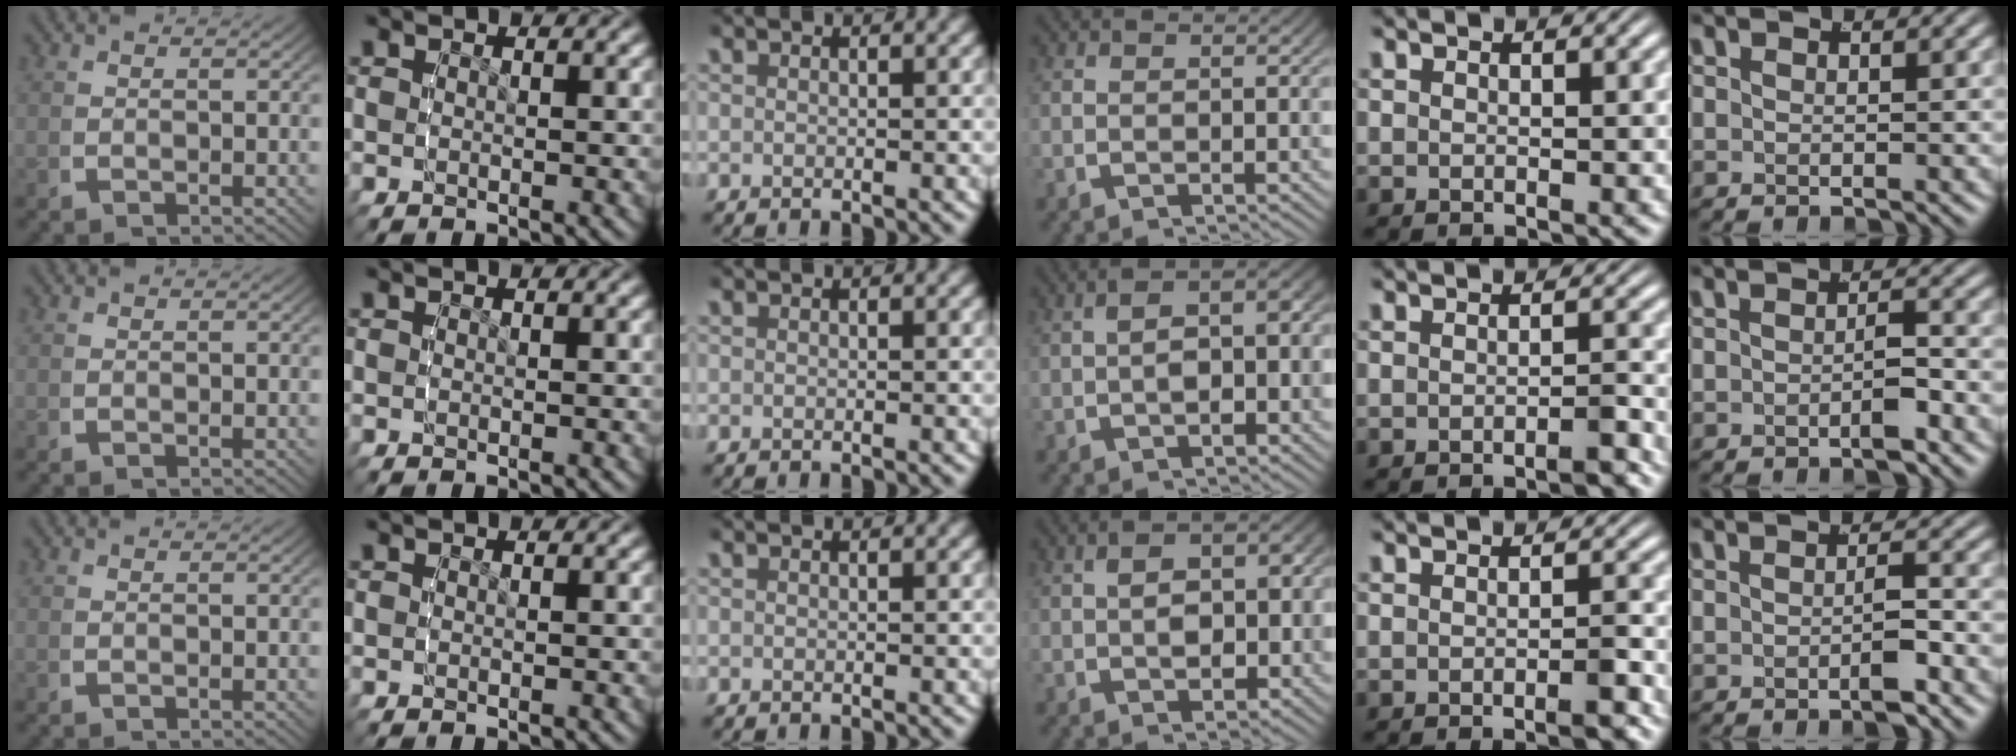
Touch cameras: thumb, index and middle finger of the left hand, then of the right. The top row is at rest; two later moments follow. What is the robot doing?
{"motion": "lift_and_place", "object": "sponge"}